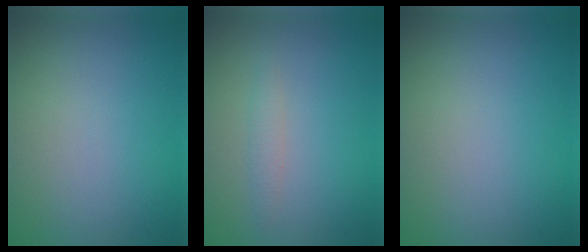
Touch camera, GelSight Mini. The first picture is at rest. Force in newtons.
{"total": 1.0, "press": 1.0, "slide": 0.0}
{"total": 0.0}